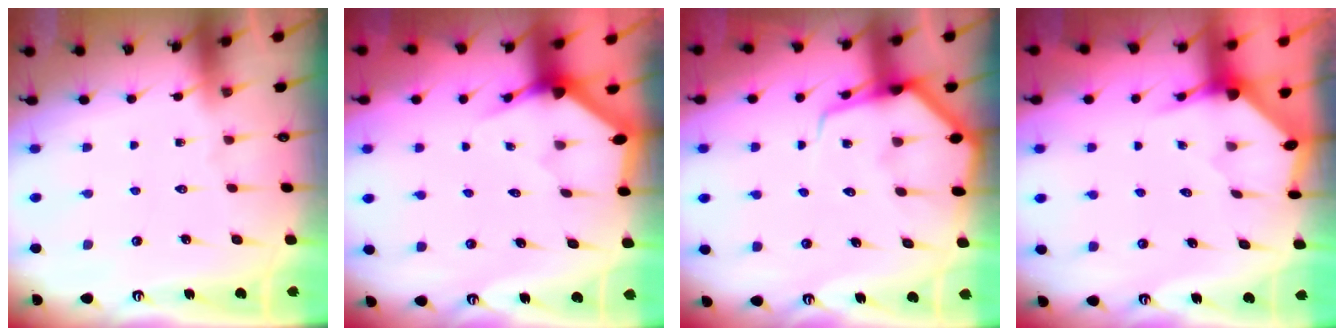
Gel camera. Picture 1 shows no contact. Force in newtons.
{"total": 3.4, "press": 3.4, "slide": 0.2}
{"total": 8.1, "press": 8.0, "slide": 0.7}
{"total": 3.3, "press": 3.3, "slide": 0.4}